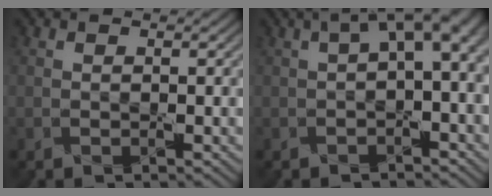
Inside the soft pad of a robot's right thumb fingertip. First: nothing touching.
{"total": 5.4, "force": [1.1, 2.1, 4.9], "torque": [-0.072, 0.012, 0.014]}